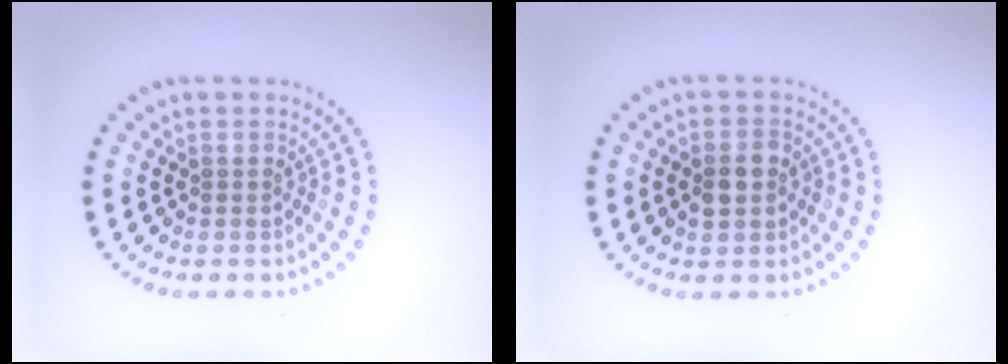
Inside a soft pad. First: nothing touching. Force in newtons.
{"total": 2.5, "press": 2.5, "slide": 0.2}